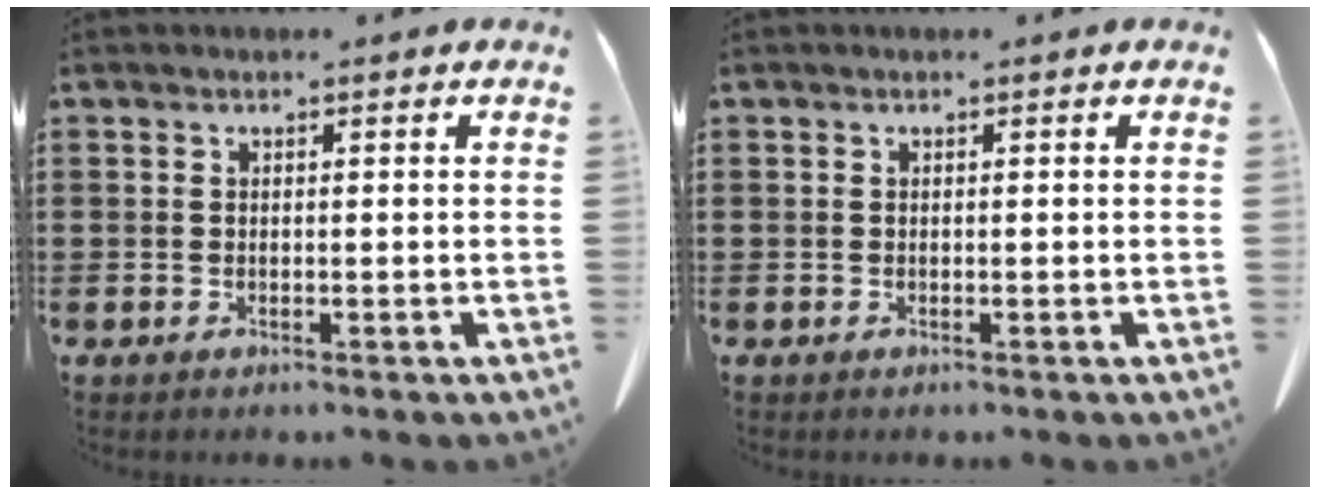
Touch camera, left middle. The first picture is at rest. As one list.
[{"total": 0.0}]